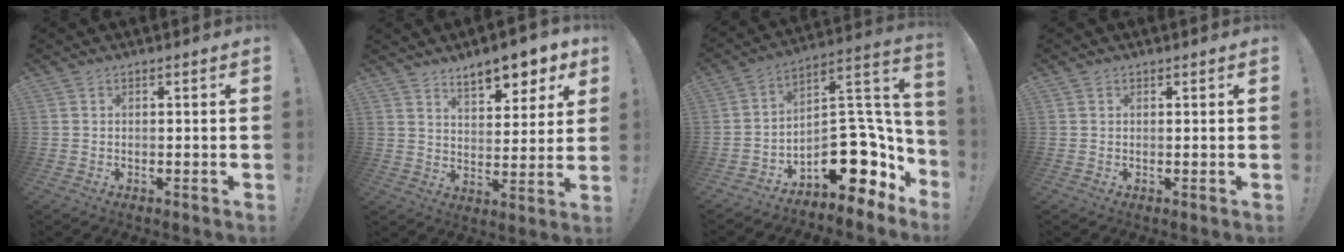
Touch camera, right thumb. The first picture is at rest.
{"total": 10.4, "force": [7.6, 3.9, 6.0], "torque": [-0.076, -0.053, 0.131]}
{"total": 17.1, "force": [-5.9, 10.4, 12.3], "torque": [-0.129, 0.021, -0.082]}
{"total": 0.6, "force": [0.4, 0.4, 0.0], "torque": [0.006, -0.002, 0.007]}